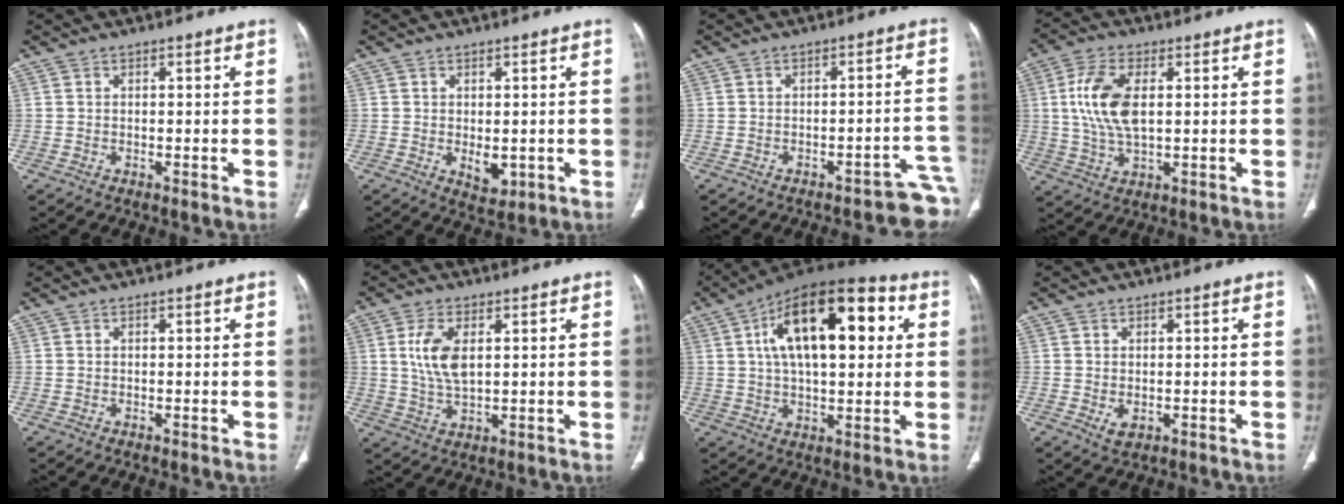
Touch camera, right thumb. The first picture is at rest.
{"total": 3.8, "force": [-0.5, 2.3, 2.9], "torque": [-0.030, -0.007, 0.006]}
{"total": 9.1, "force": [-6.3, 3.3, 5.7], "torque": [-0.038, 0.055, -0.075]}
{"total": 10.8, "force": [1.7, 5.4, 9.2], "torque": [-0.195, -0.001, 0.034]}
{"total": 0.0}
{"total": 7.8, "force": [1.8, 3.9, 6.5], "torque": [-0.135, -0.009, 0.040]}
{"total": 22.1, "force": [5.9, 10.2, 18.7], "torque": [-0.278, 0.016, 0.085]}
{"total": 2.1, "force": [-0.2, 1.5, 1.5], "torque": [-0.023, -0.003, 0.005]}